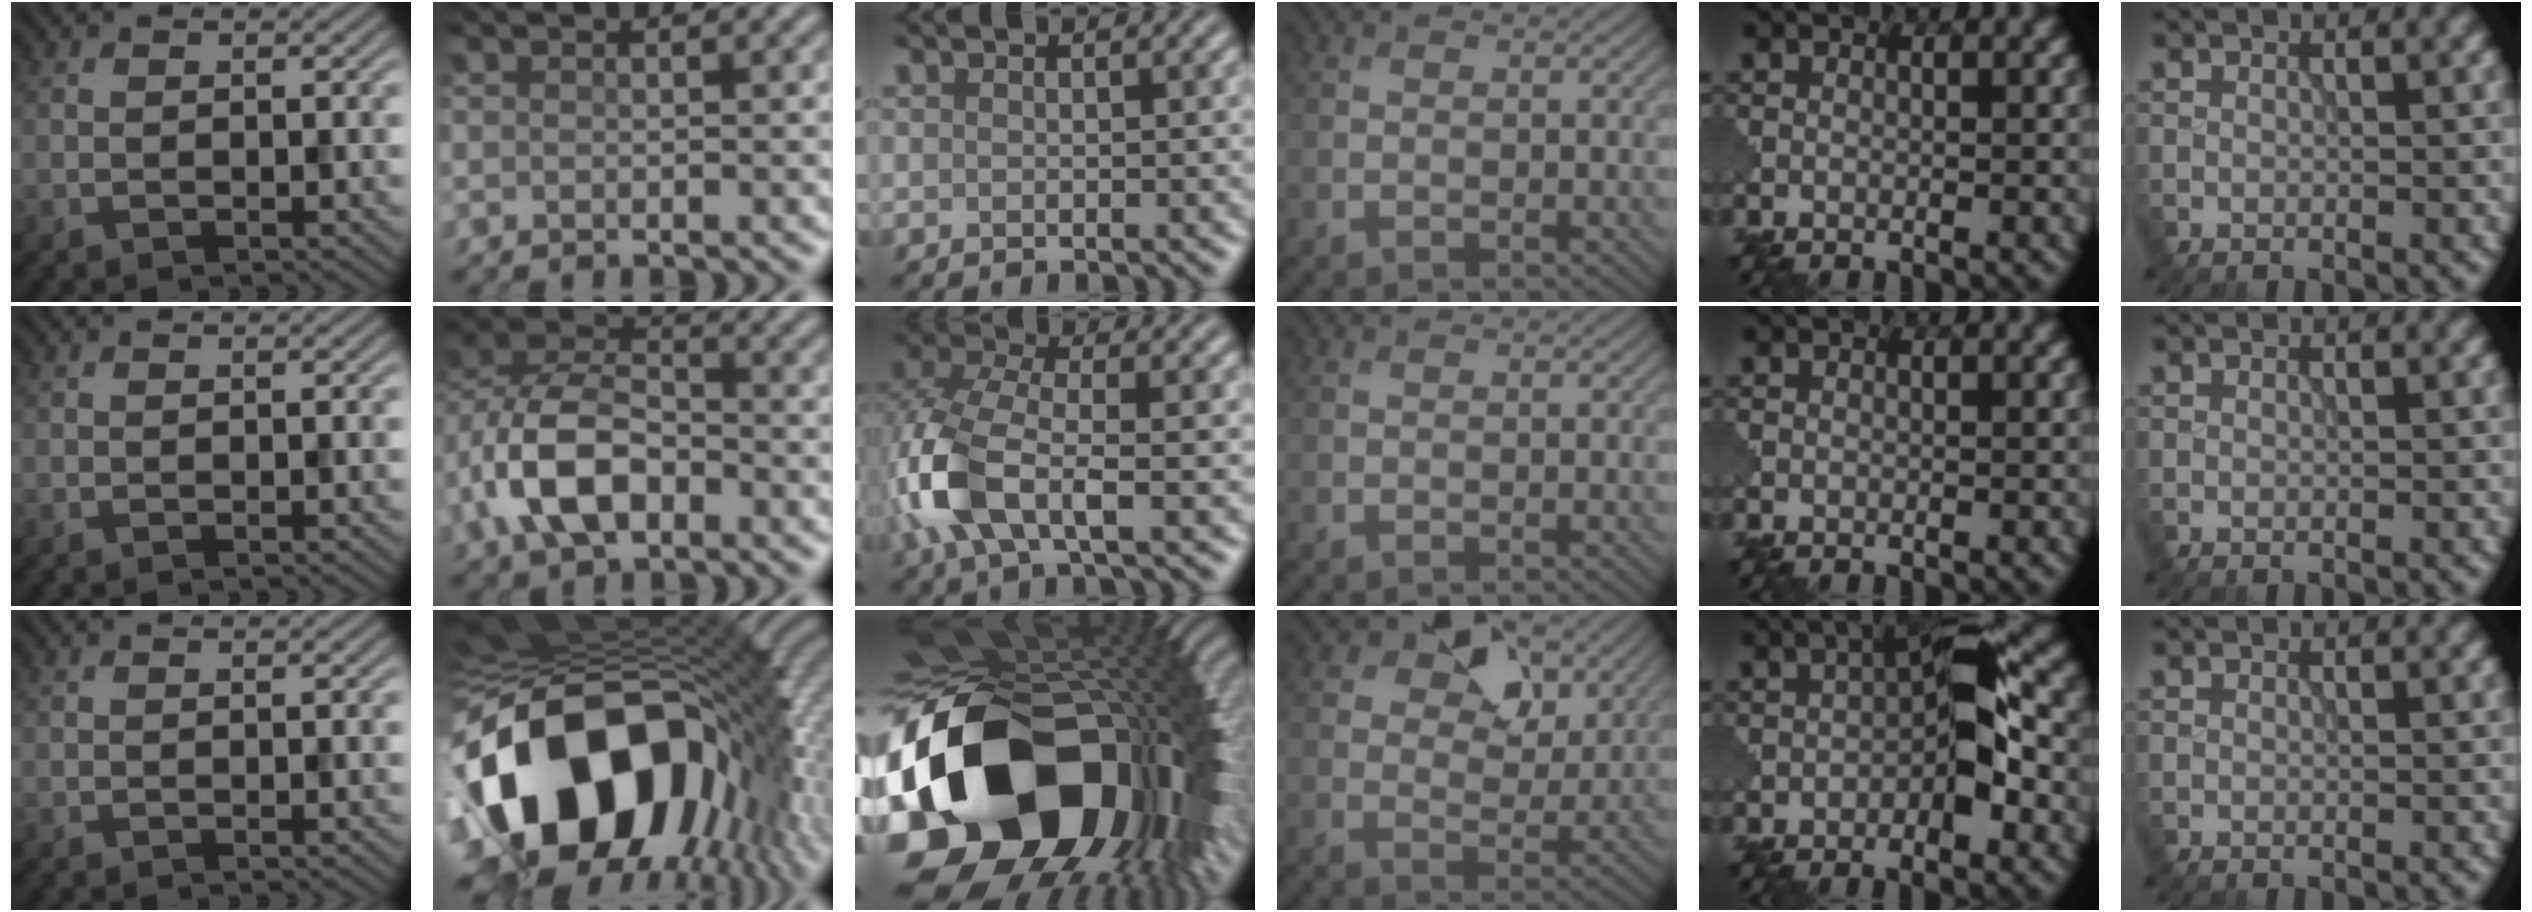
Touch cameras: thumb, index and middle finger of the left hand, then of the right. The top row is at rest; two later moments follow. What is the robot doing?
{"motion": "disassemble", "object": "puzzle pieces"}